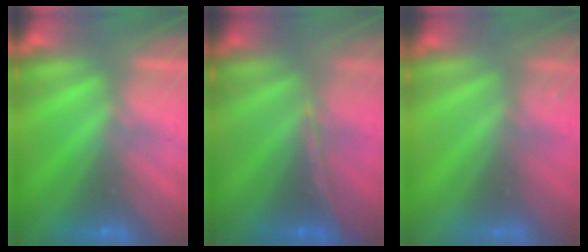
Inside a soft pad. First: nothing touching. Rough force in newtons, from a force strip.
{"total": 1.3}
{"total": 9.6}